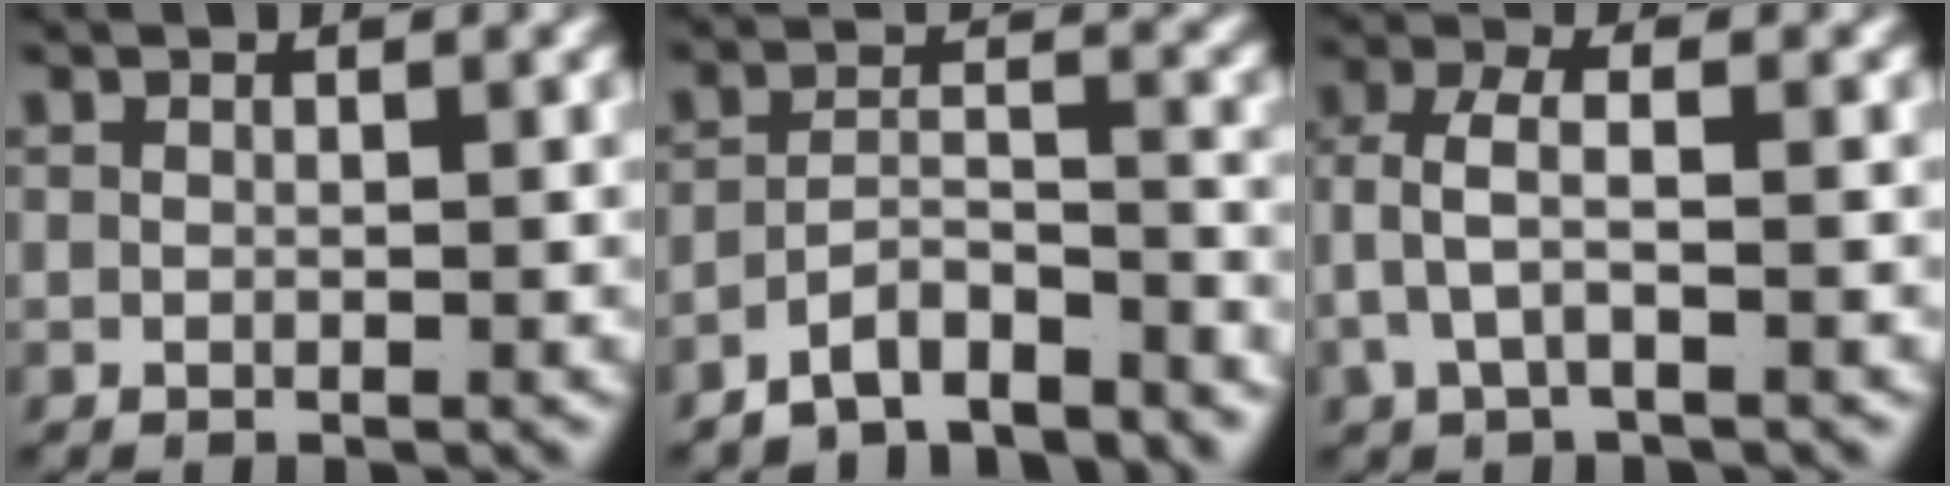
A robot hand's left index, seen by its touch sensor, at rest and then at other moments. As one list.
[{"total": 6.6, "force": [-5.8, 2.3, 2.1], "torque": [-0.039, -0.028, -0.092]}, {"total": 3.6, "force": [-0.6, 1.9, 3.0], "torque": [-0.076, -0.013, -0.005]}]